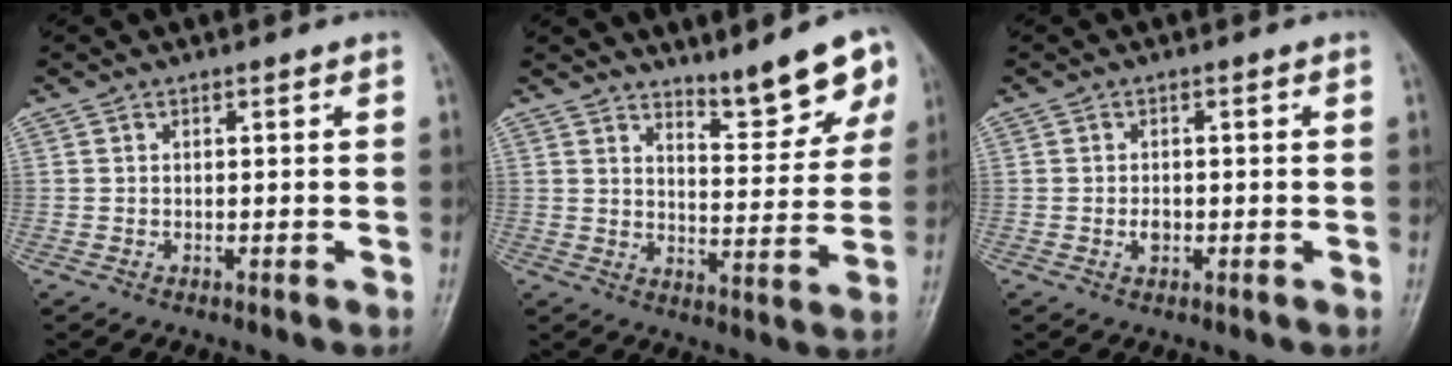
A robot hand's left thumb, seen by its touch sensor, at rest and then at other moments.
{"total": 9.6, "force": [7.2, 2.2, 6.0], "torque": [-0.055, -0.052, 0.110]}
{"total": 1.6, "force": [-0.3, 1.1, 1.2], "torque": [-0.015, 0.001, -0.003]}